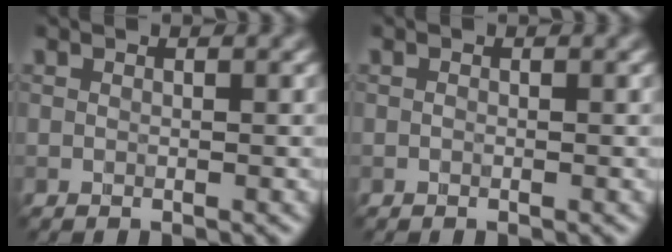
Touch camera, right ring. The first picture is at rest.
{"total": 0.0}